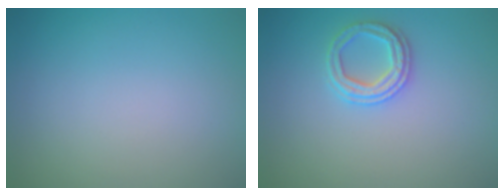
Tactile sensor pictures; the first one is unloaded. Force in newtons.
{"total": 2.4, "press": 2.4, "slide": 0.2}